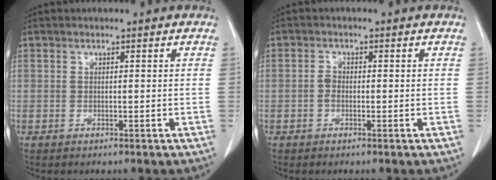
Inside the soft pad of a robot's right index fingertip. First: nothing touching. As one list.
[{"total": 1.7, "force": [-0.4, 1.3, 1.1], "torque": [-0.021, 0.008, -0.010]}]